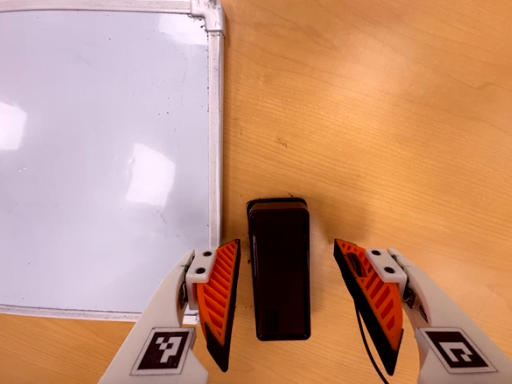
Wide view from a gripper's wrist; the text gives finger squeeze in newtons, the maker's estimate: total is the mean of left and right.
{"total": 0.0}